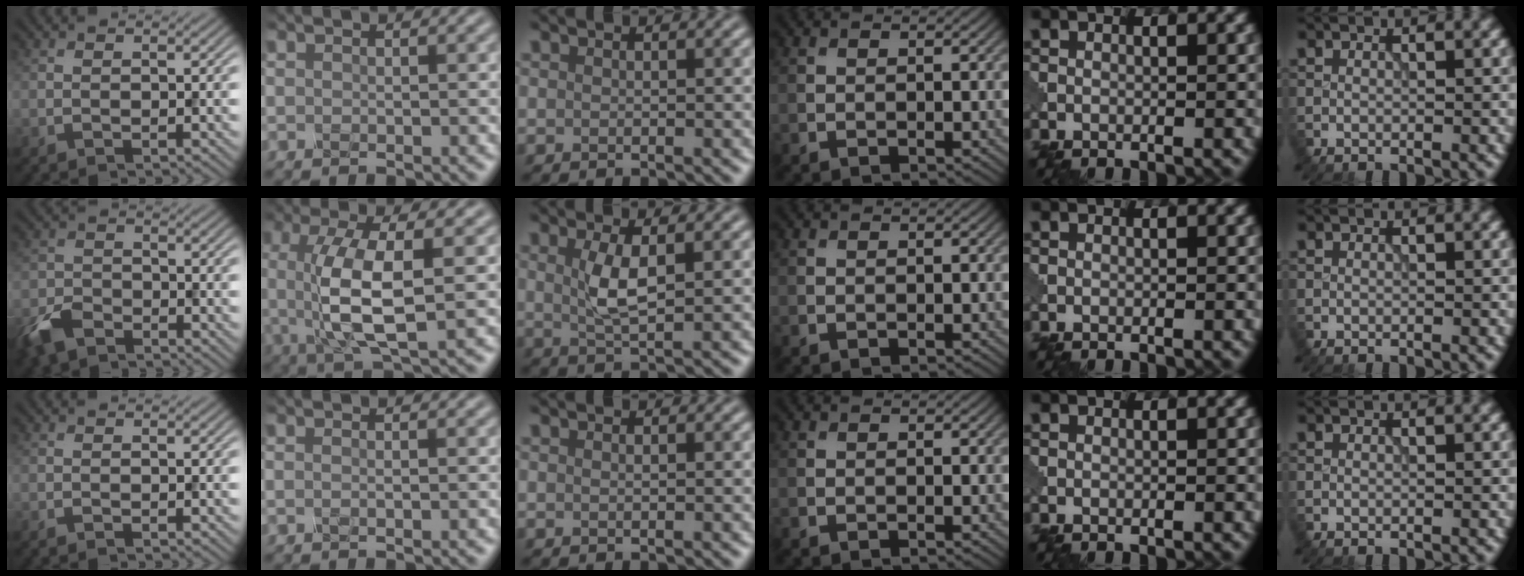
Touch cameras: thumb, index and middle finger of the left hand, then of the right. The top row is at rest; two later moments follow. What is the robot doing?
{"motion": "squeeze", "object": "clothespin"}